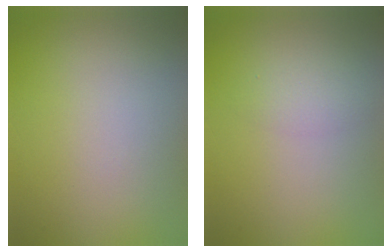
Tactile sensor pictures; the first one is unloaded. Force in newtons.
{"total": 1.6, "press": 1.6, "slide": 0.0}